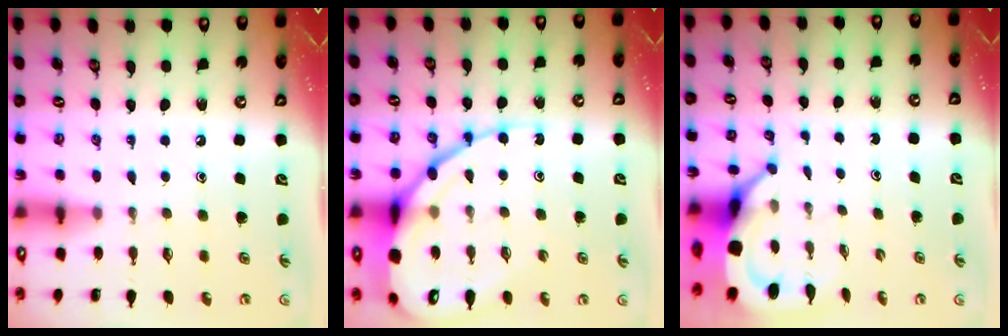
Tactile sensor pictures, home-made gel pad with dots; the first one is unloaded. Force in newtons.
{"total": 16.2, "press": 16.2, "slide": 1.3}
{"total": 5.4, "press": 5.4, "slide": 0.8}